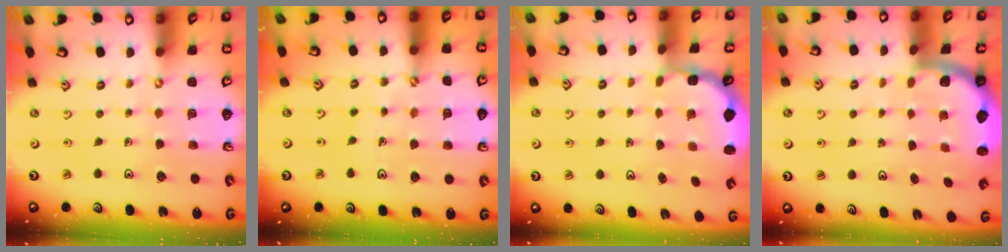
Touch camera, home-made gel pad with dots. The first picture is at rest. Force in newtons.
{"total": 2.8, "press": 2.5, "slide": 1.3}
{"total": 2.7, "press": 2.1, "slide": 1.7}
{"total": 2.0, "press": 1.9, "slide": 0.5}